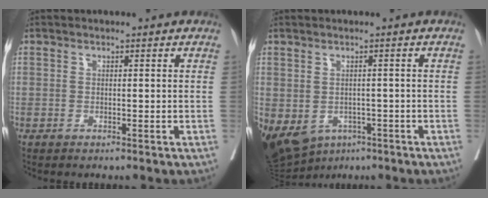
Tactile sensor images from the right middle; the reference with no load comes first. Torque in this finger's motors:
{"motor_torque": [0.89, -1.06, 0.25, 0.09]}